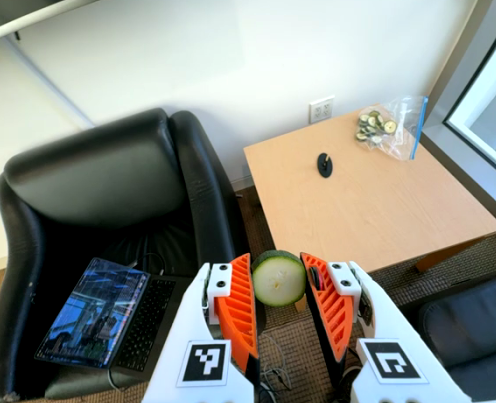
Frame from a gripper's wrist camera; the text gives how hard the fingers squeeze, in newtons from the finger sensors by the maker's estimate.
{"total": 9.0, "left": 8.6, "right": 9.4}